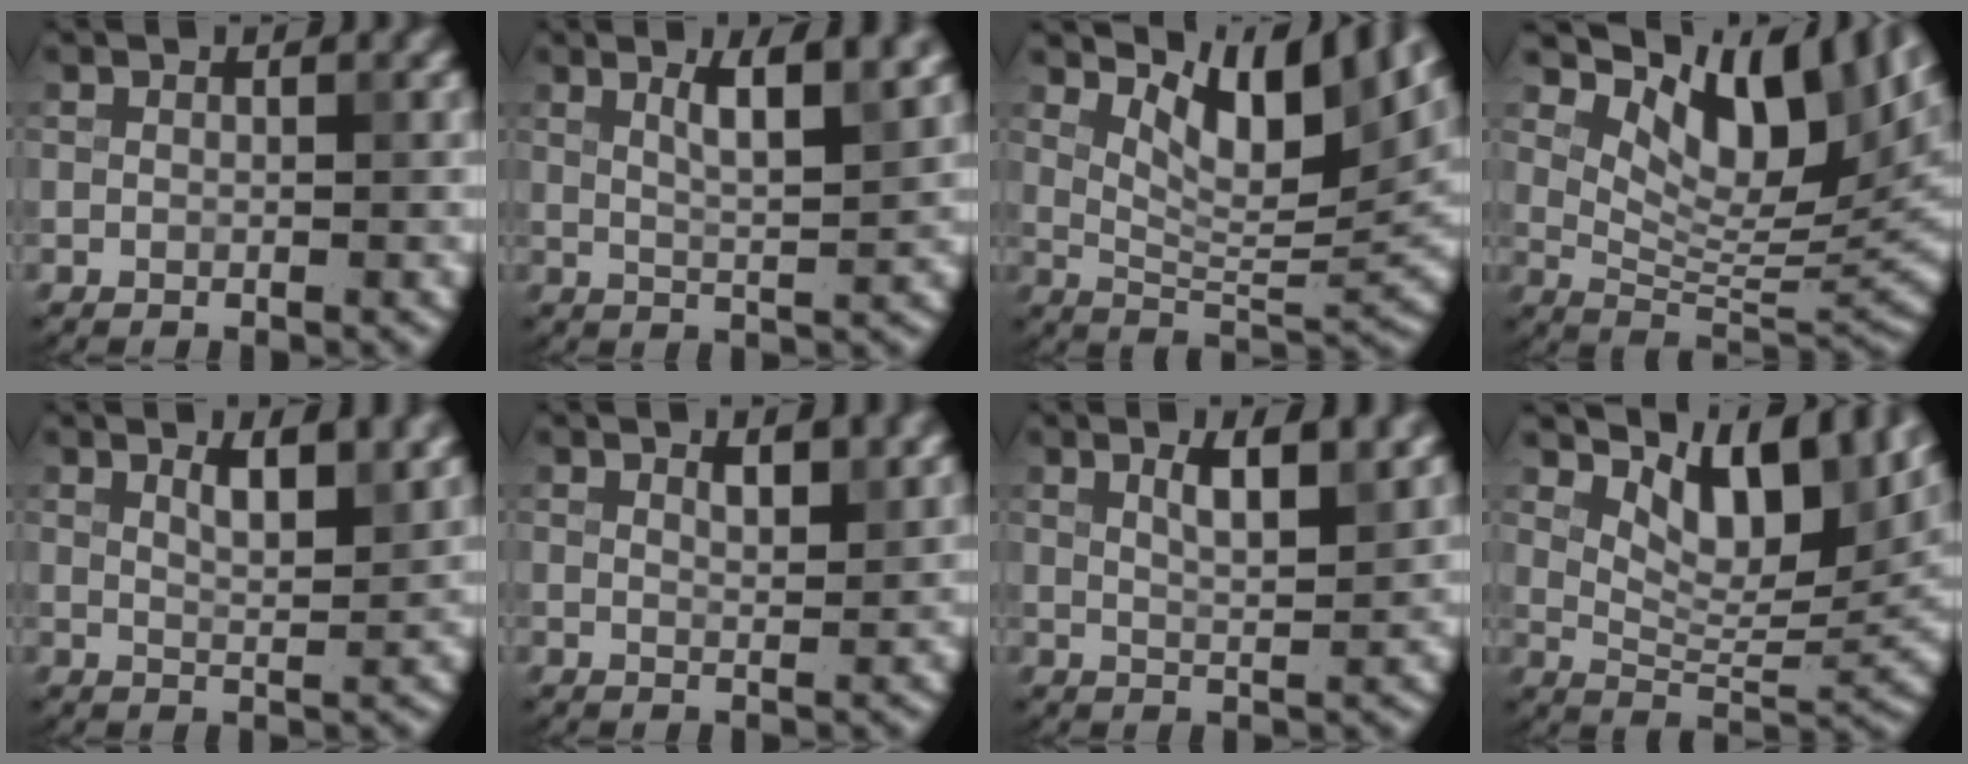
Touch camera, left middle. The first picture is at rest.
{"total": 4.3, "force": [2.2, 0.9, 3.6], "torque": [-0.051, 0.001, 0.037]}
{"total": 8.5, "force": [4.6, 2.8, 6.6], "torque": [-0.102, -0.007, 0.083]}
{"total": 12.0, "force": [6.6, 4.7, 8.8], "torque": [-0.128, 0.003, 0.120]}
{"total": 4.1, "force": [2.4, 1.3, 3.0], "torque": [-0.038, 0.007, 0.032]}
{"total": 2.1, "force": [1.5, 0.6, 1.3], "torque": [-0.018, -0.002, 0.026]}
{"total": 4.0, "force": [2.1, 1.1, 3.2], "torque": [-0.046, 0.004, 0.033]}
{"total": 9.7, "force": [5.7, 4.1, 6.6], "torque": [-0.101, -0.003, 0.101]}